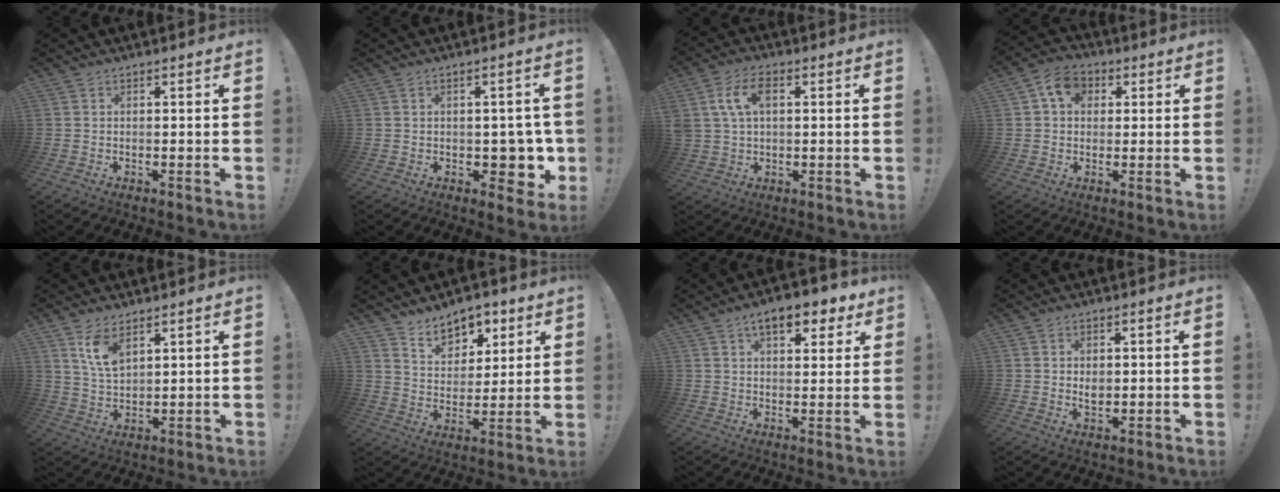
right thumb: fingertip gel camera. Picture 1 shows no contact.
{"total": 6.9, "force": [-0.9, 5.4, 4.1], "torque": [-0.034, 0.003, -0.006]}
{"total": 9.1, "force": [2.7, 5.9, 6.4], "torque": [-0.123, 0.006, 0.050]}
{"total": 8.6, "force": [2.8, 6.8, 4.5], "torque": [-0.066, 0.001, 0.054]}
{"total": 8.5, "force": [5.2, 4.2, 5.2], "torque": [-0.093, -0.019, 0.096]}
{"total": 10.1, "force": [7.6, 6.1, 2.6], "torque": [-0.038, -0.058, 0.146]}
{"total": 9.5, "force": [5.6, 4.3, 6.3], "torque": [-0.081, -0.025, 0.096]}
{"total": 2.9, "force": [0.5, 2.3, 1.8], "torque": [-0.019, -0.001, 0.005]}